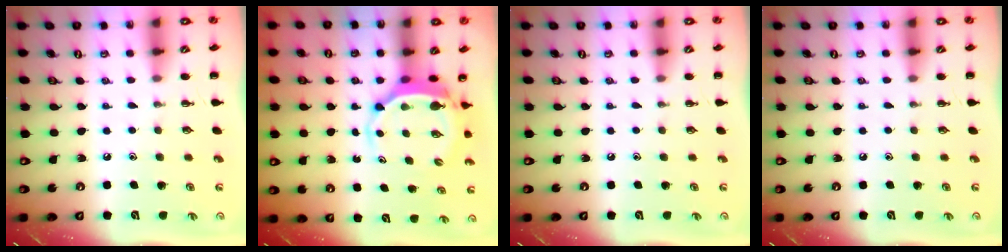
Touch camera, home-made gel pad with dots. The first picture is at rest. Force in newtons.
{"total": 5.1, "press": 5.0, "slide": 1.2}
{"total": 0.0}
{"total": 0.0}